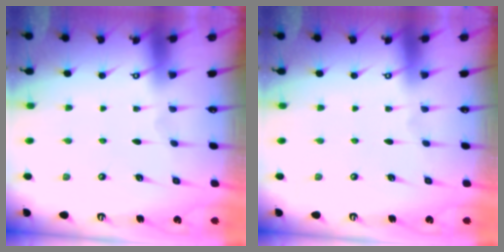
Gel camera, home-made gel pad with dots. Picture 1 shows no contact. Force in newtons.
{"total": 0.0}